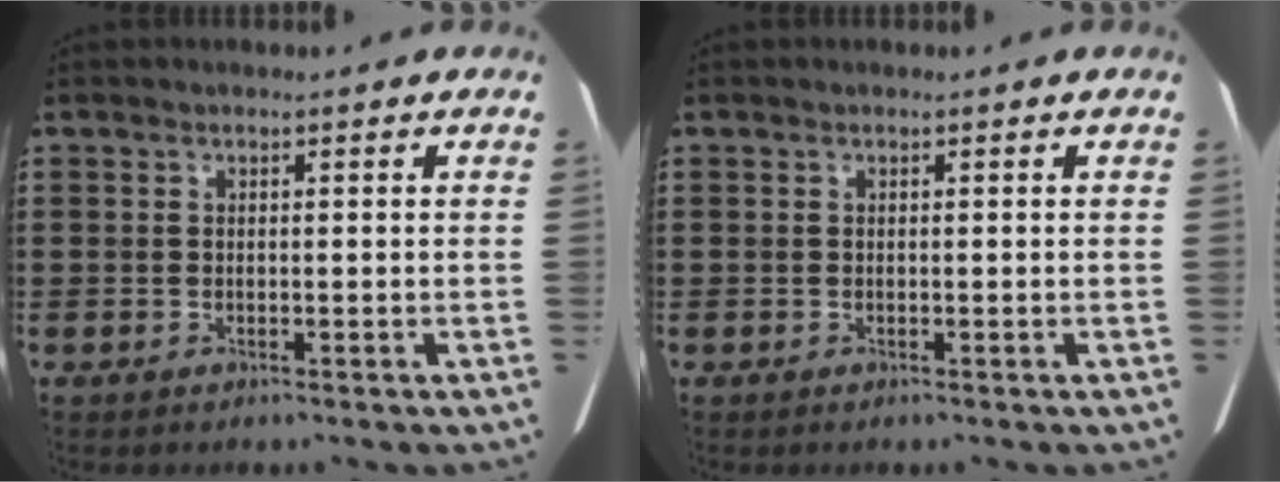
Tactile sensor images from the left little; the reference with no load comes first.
{"total": 0.0}